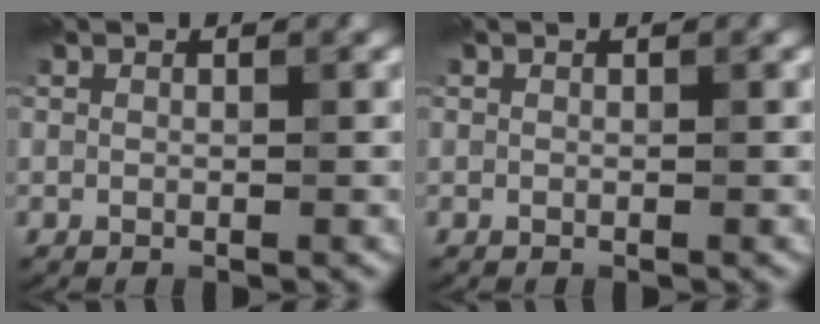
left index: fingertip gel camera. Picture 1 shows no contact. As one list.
[{"total": 0.0}]